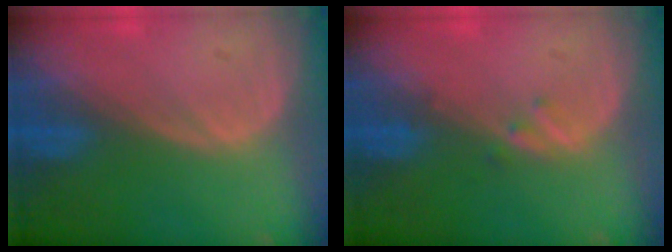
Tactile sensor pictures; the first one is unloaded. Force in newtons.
{"total": 1.1, "press": 1.1, "slide": 0.1}